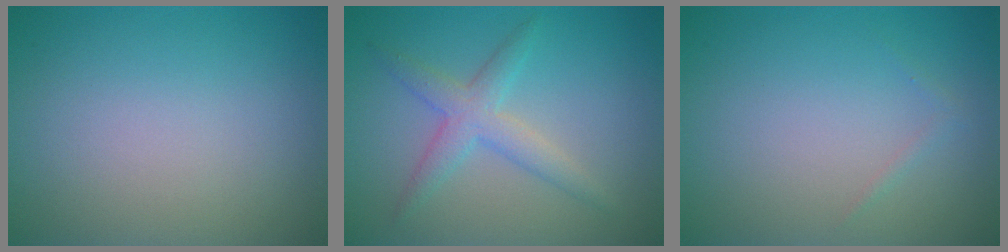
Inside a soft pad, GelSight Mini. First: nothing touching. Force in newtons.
{"total": 3.0, "press": 3.0, "slide": 0.1}
{"total": 0.5, "press": 0.5, "slide": 0.0}